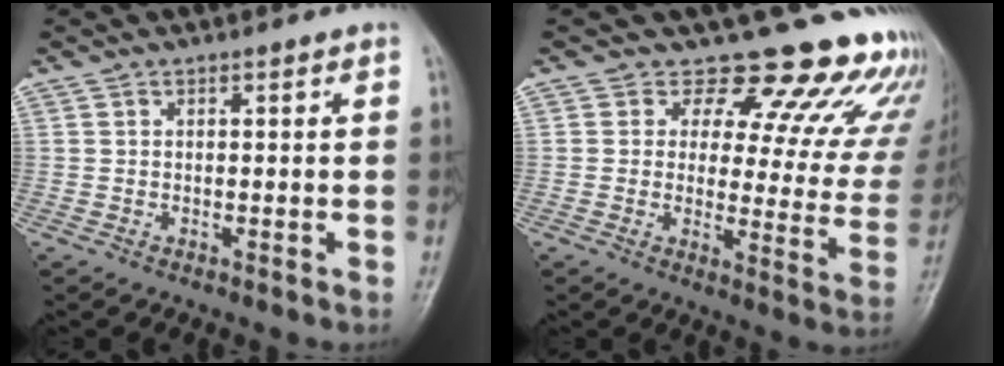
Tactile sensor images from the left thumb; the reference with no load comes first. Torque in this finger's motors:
{"motor_torque": [0.51, 0.42, -0.08, -0.24, 0.01]}